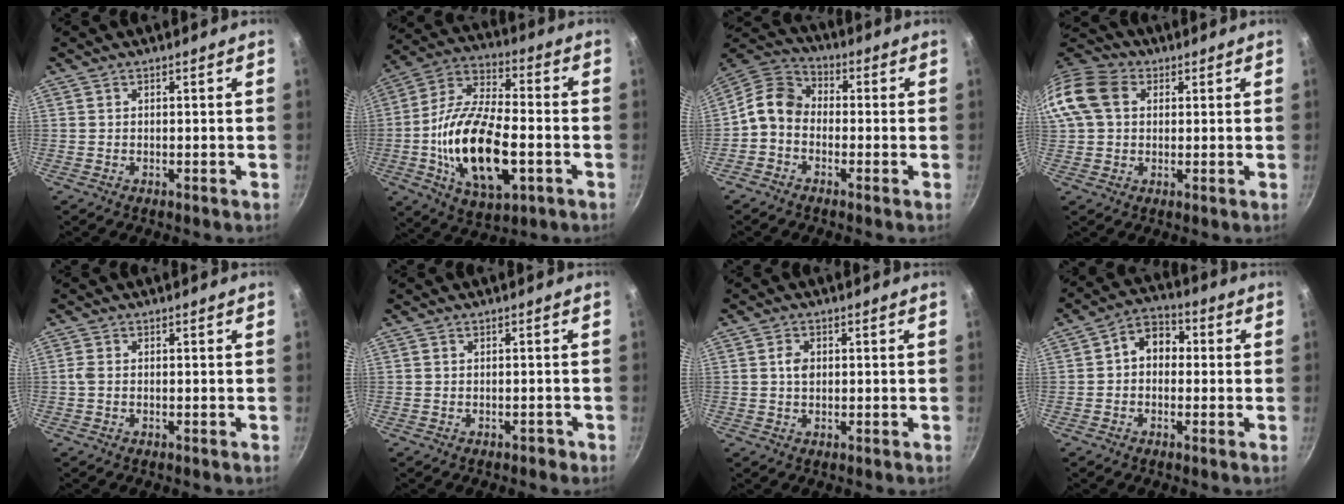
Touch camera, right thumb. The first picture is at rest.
{"total": 21.3, "force": [-4.6, 10.1, 18.2], "torque": [-0.332, 0.023, -0.087]}
{"total": 8.2, "force": [-1.8, 6.4, 4.8], "torque": [-0.080, 0.042, -0.058]}
{"total": 13.2, "force": [3.0, 10.2, 7.8], "torque": [-0.150, 0.023, 0.039]}
{"total": 1.3, "force": [-0.1, 0.8, 1.0], "torque": [-0.025, 0.003, -0.004]}
{"total": 1.1, "force": [-0.7, 0.8, 0.4], "torque": [0.007, 0.018, 0.001]}
{"total": 2.6, "force": [0.4, 1.9, 1.8], "torque": [-0.026, 0.003, 0.005]}
{"total": 7.2, "force": [0.4, 5.5, 4.5], "torque": [-0.032, 0.021, -0.012]}